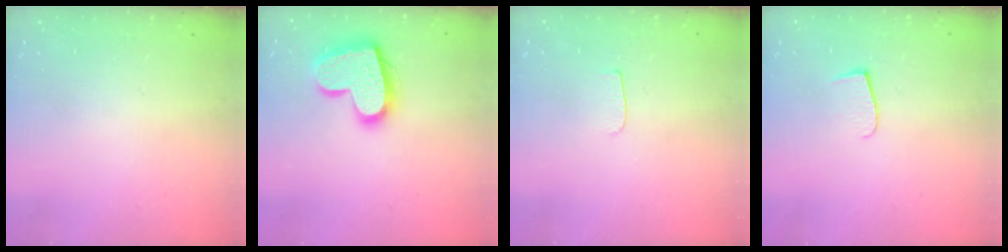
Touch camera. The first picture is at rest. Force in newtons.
{"total": 17.6, "press": 17.6, "slide": 1.4}
{"total": 3.0, "press": 3.0, "slide": 0.4}
{"total": 5.5, "press": 5.5, "slide": 0.6}